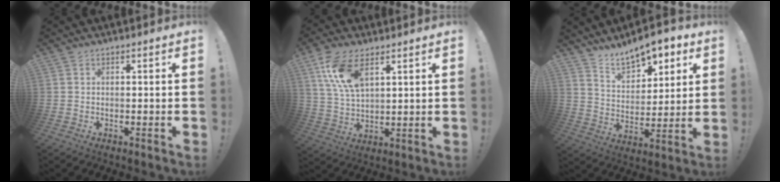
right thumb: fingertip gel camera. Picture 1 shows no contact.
{"total": 12.2, "force": [6.3, 5.9, 8.5], "torque": [-0.170, -0.020, 0.118]}
{"total": 11.5, "force": [9.3, 5.1, 4.4], "torque": [-0.073, -0.070, 0.171]}